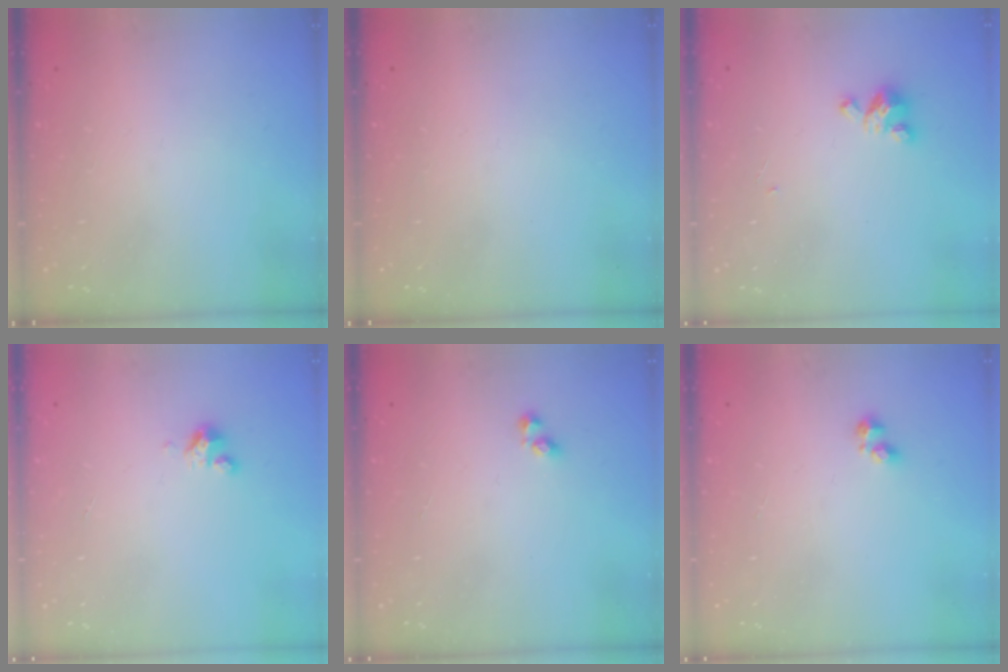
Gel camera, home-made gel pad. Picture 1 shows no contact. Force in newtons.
{"total": 0.0}
{"total": 3.6, "press": 3.6, "slide": 0.3}
{"total": 2.5, "press": 2.5, "slide": 0.2}
{"total": 2.9, "press": 2.6, "slide": 1.3}
{"total": 2.4, "press": 2.3, "slide": 0.8}